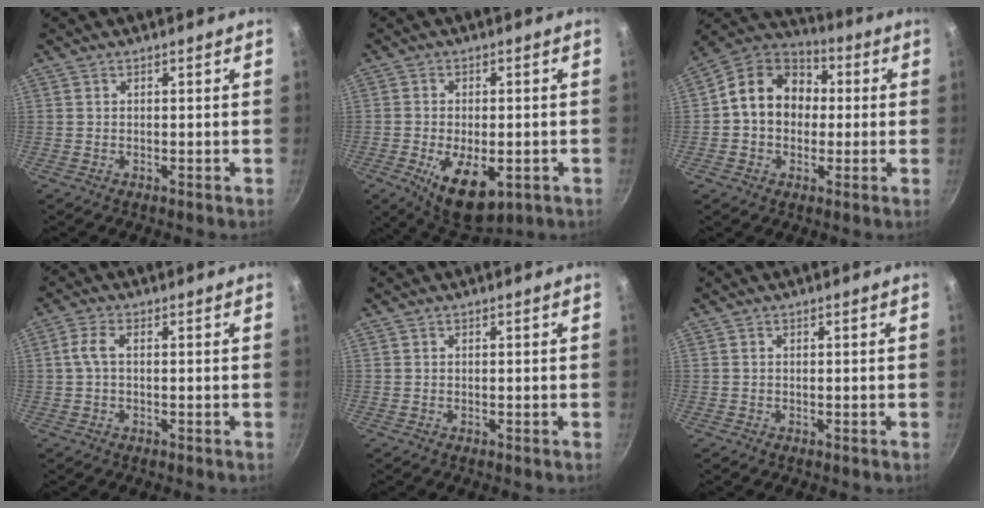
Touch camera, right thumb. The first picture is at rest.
{"total": 12.0, "force": [-4.0, 6.2, 9.5], "torque": [-0.135, -0.001, -0.050]}
{"total": 14.6, "force": [1.1, 11.8, 8.6], "torque": [-0.103, 0.034, -0.002]}
{"total": 3.3, "force": [0.2, 1.6, 2.9], "torque": [-0.071, 0.011, -0.002]}
{"total": 0.0}
{"total": 0.0}